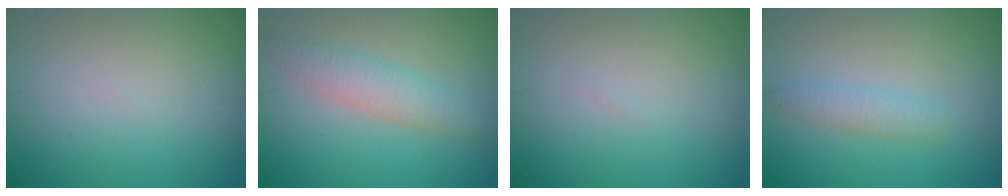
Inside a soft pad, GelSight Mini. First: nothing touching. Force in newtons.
{"total": 3.0, "press": 3.0, "slide": 0.0}
{"total": 0.0}
{"total": 1.7, "press": 1.7, "slide": 0.1}